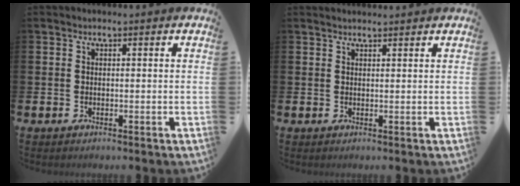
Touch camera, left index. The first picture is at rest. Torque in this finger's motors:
{"motor_torque": [-0.29, -1.69, -0.72, -0.06]}